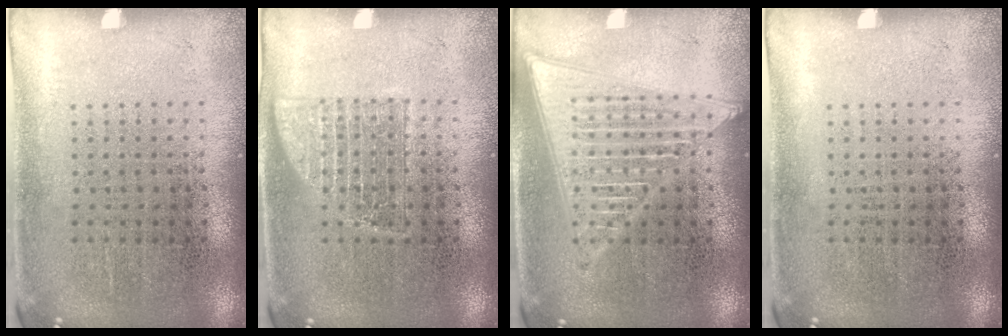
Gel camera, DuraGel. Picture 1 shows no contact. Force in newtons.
{"total": 1.9, "press": 1.8, "slide": 0.3}
{"total": 3.3, "press": 3.3, "slide": 0.3}
{"total": 0.0}